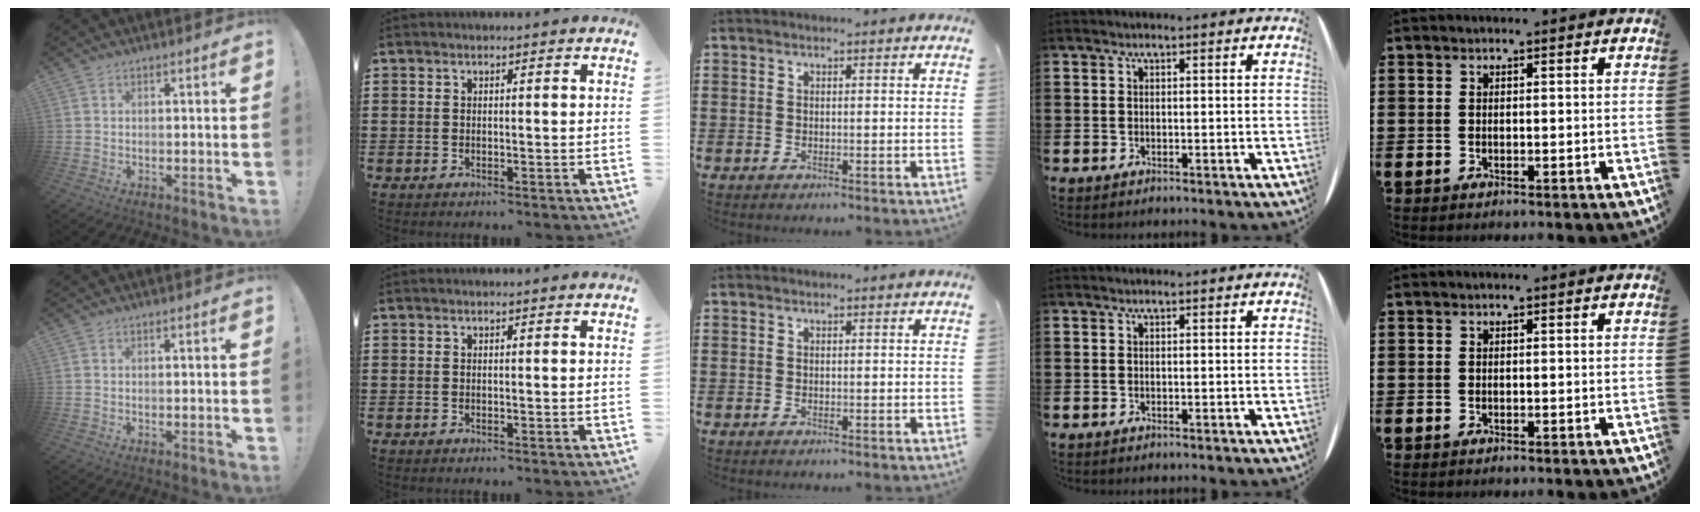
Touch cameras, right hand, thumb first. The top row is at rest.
{}